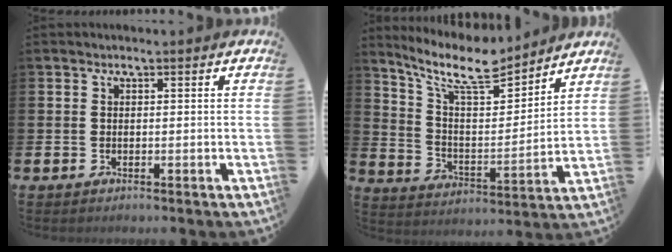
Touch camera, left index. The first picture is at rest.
{"total": 10.1, "force": [8.6, 2.7, 4.6], "torque": [-0.122, -0.050, 0.150]}